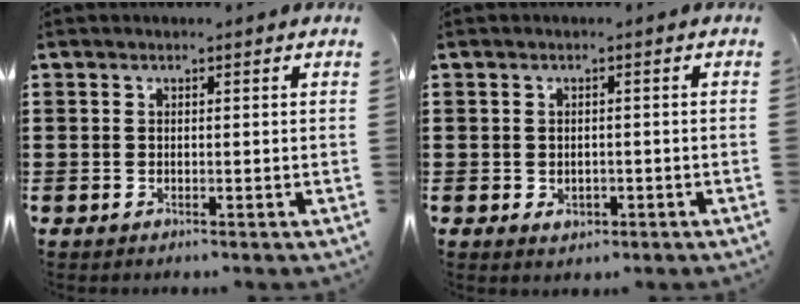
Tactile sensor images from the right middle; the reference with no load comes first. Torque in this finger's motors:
{"motor_torque": [0.30, -0.28, 0.04, 0.03]}